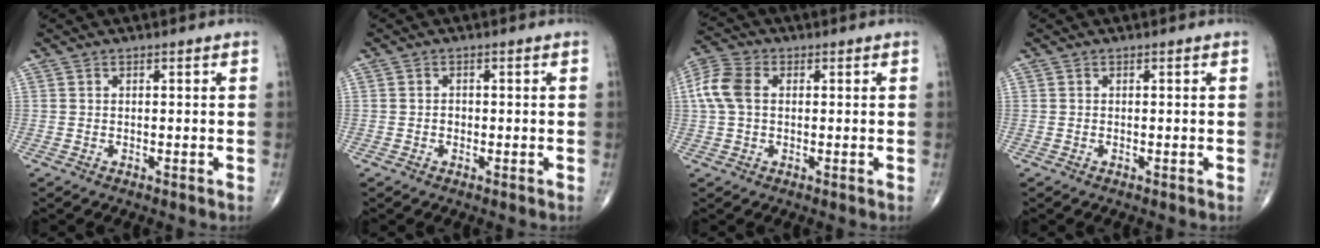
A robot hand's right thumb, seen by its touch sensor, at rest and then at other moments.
{"total": 0.9, "force": [-0.3, 0.8, 0.4], "torque": [-0.003, 0.003, -0.007]}
{"total": 7.3, "force": [0.8, 4.9, 5.3], "torque": [-0.130, 0.021, 0.012]}
{"total": 0.0}